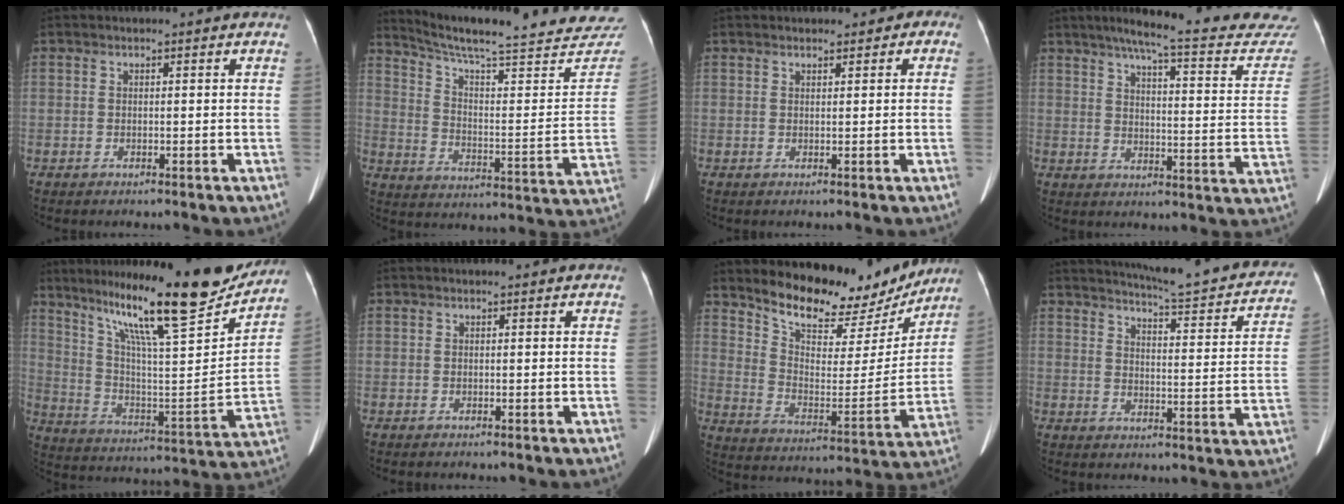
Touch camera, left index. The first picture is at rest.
{"total": 29.6, "force": [27.1, 2.8, 11.7], "torque": [-0.178, -0.096, 0.346]}
{"total": 1.4, "force": [0.8, 1.0, 0.7], "torque": [-0.003, 0.010, 0.008]}
{"total": 22.6, "force": [20.1, 2.0, 10.2], "torque": [-0.131, -0.045, 0.237]}
{"total": 24.0, "force": [19.2, 1.6, 14.4], "torque": [-0.238, -0.024, 0.299]}
{"total": 0.0}
{"total": 17.9, "force": [16.0, 5.3, 6.1], "torque": [-0.091, -0.026, 0.236]}
{"total": 21.4, "force": [19.5, 2.3, 8.6], "torque": [-0.114, -0.049, 0.230]}